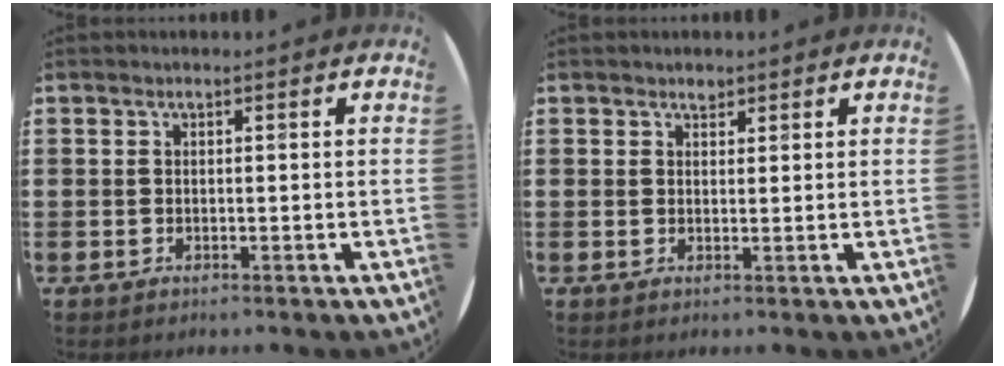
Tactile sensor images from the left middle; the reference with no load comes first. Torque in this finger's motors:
{"motor_torque": [0.30, -0.19, 0.00, 0.00]}